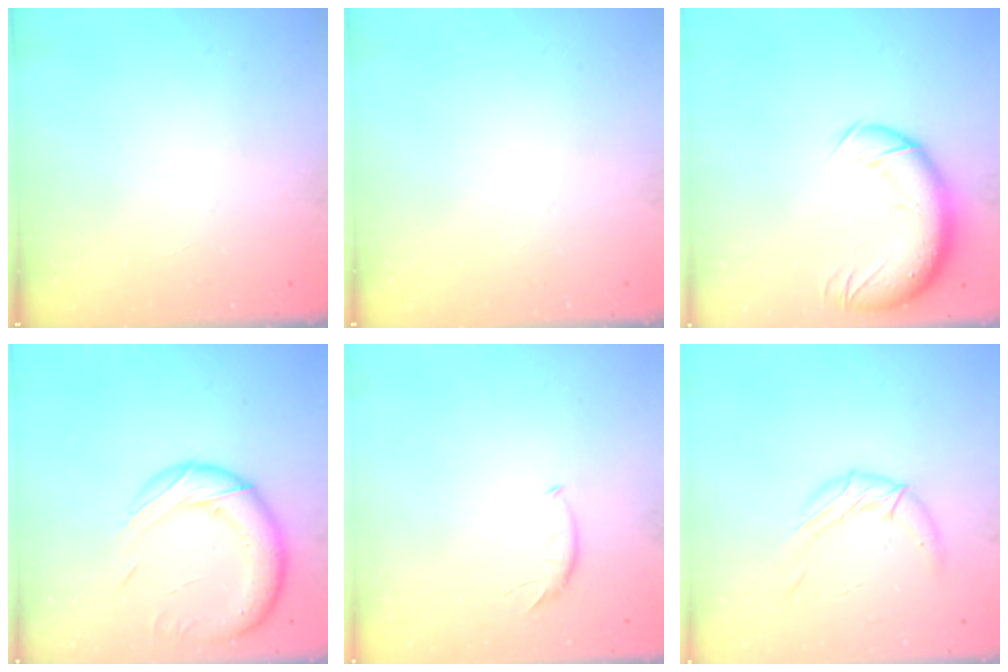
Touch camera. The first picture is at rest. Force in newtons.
{"total": 0.0}
{"total": 13.3, "press": 12.8, "slide": 3.6}
{"total": 17.5, "press": 17.1, "slide": 3.9}
{"total": 5.5, "press": 5.5, "slide": 0.5}
{"total": 9.5, "press": 9.5, "slide": 0.7}